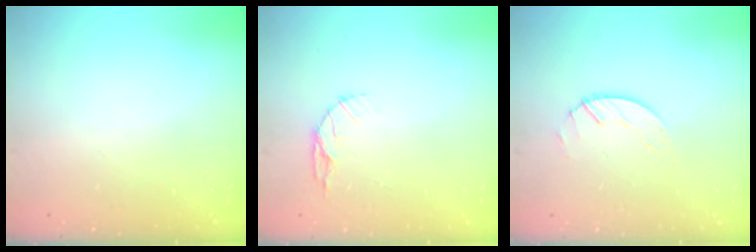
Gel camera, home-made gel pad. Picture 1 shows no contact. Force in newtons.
{"total": 4.4, "press": 4.4, "slide": 0.5}
{"total": 0.8, "press": 0.8, "slide": 0.2}